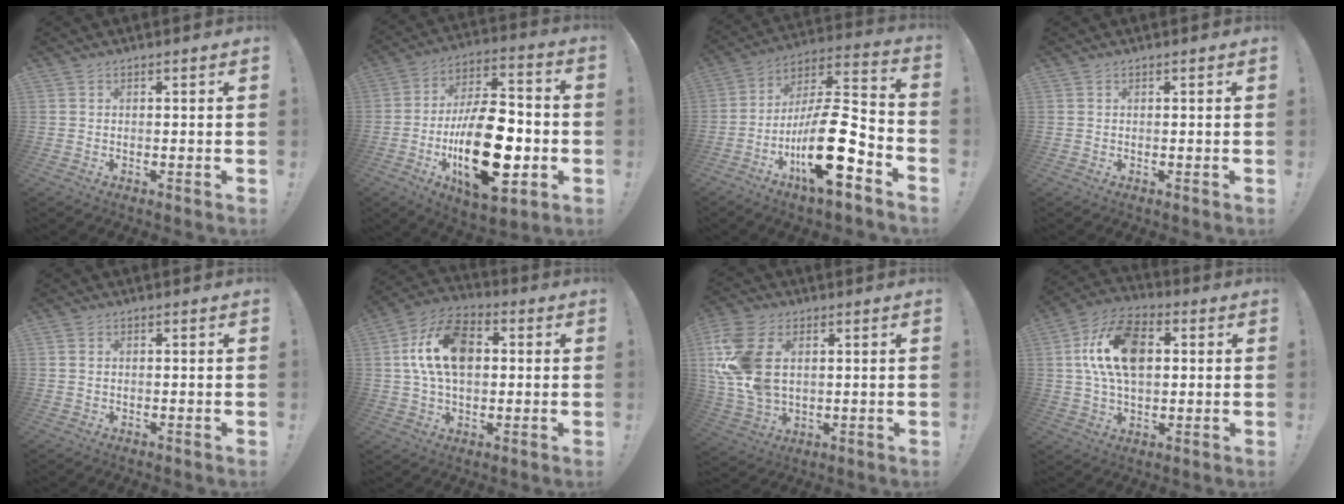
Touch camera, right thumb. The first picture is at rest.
{"total": 27.1, "force": [-6.2, 13.7, 22.6], "torque": [-0.400, 0.027, -0.089]}
{"total": 21.9, "force": [-8.6, 6.9, 18.9], "torque": [-0.336, 0.043, -0.141]}
{"total": 0.0}
{"total": 1.1, "force": [0.4, 0.8, 0.5], "torque": [-0.019, 0.005, 0.010]}
{"total": 16.8, "force": [2.9, 11.0, 12.4], "torque": [-0.213, 0.009, 0.054]}
{"total": 17.5, "force": [3.8, 11.8, 12.4], "torque": [-0.265, -0.009, 0.072]}
{"total": 17.9, "force": [3.3, 11.4, 13.4], "torque": [-0.231, 0.013, 0.062]}